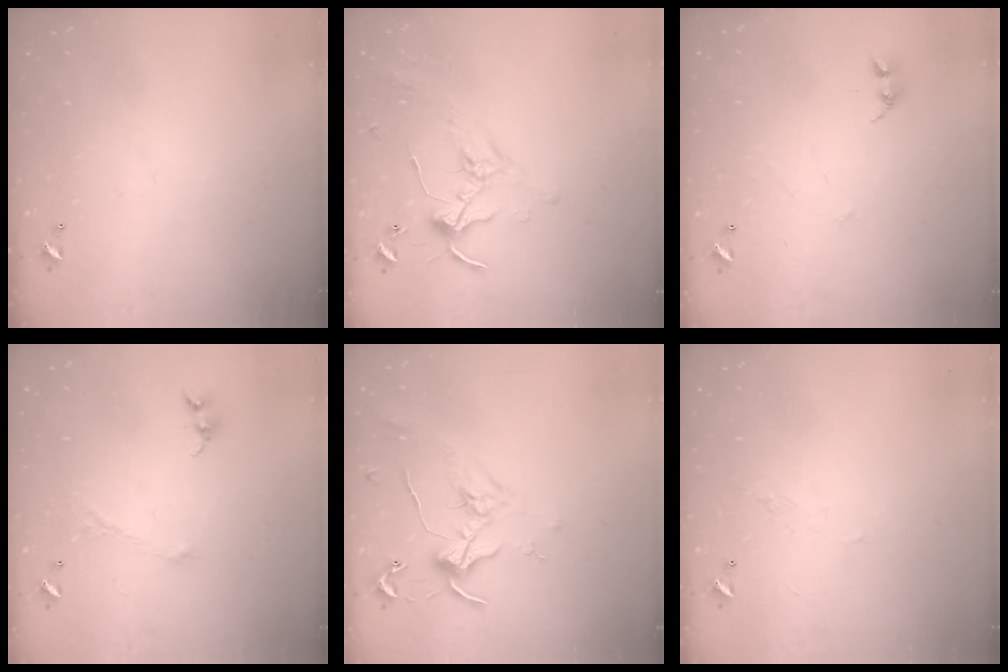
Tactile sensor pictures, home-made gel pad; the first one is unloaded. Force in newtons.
{"total": 0.8, "press": 0.7, "slide": 0.4}
{"total": 2.6, "press": 2.6, "slide": 0.3}
{"total": 1.1, "press": 1.0, "slide": 0.6}
{"total": 0.7, "press": 0.3, "slide": 0.7}
{"total": 2.0, "press": 1.9, "slide": 0.5}